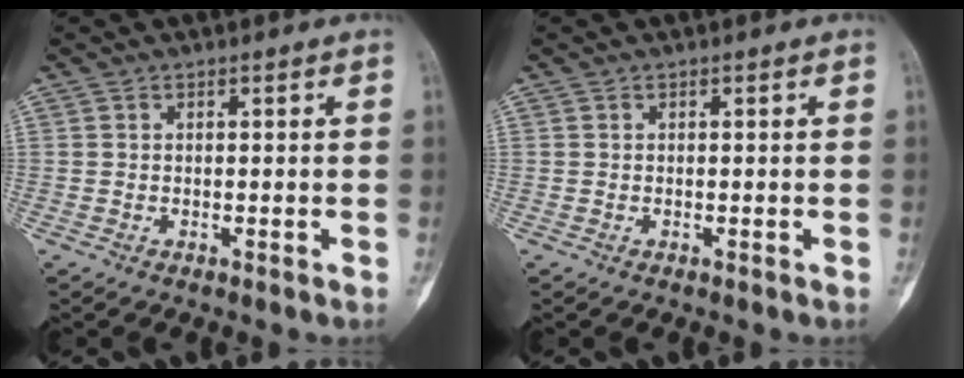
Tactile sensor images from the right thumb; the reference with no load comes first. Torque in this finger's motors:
{"motor_torque": [0.19, 0.04, 0.08, -0.02, 0.03]}